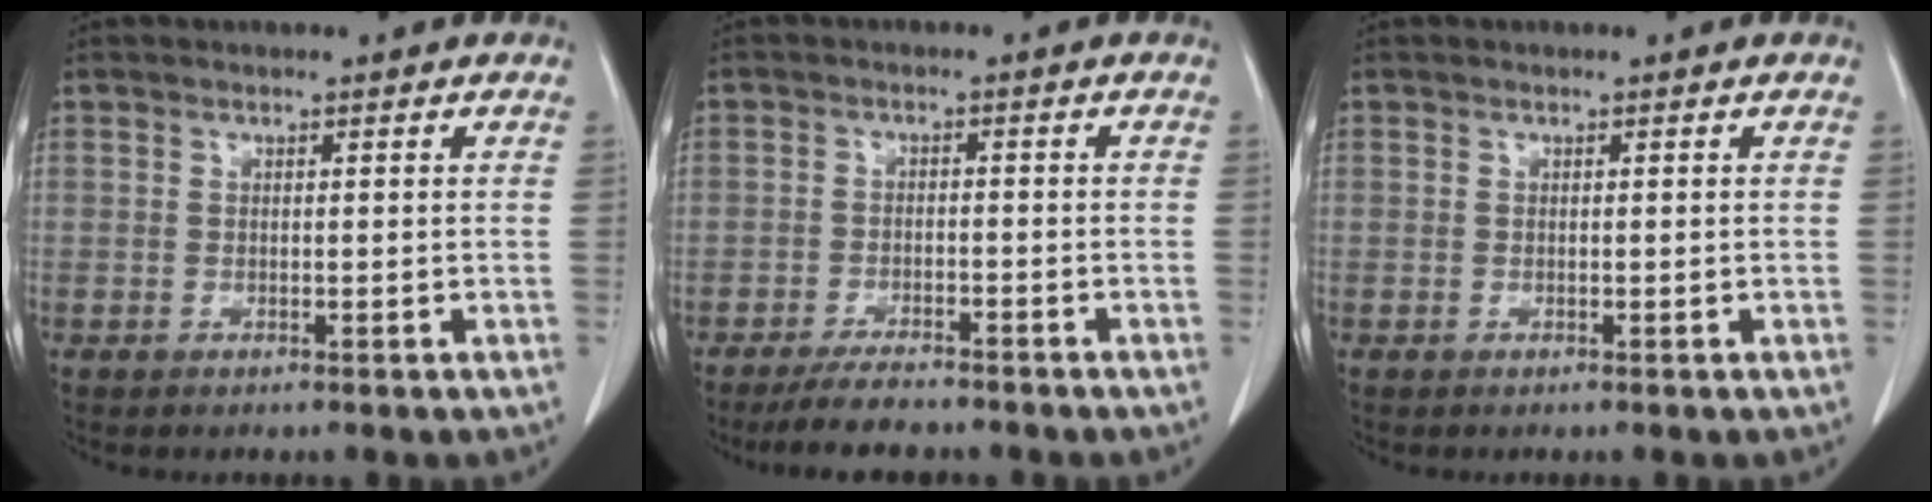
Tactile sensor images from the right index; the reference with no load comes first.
{"total": 5.1, "force": [-4.6, 1.2, 1.9], "torque": [-0.033, -0.010, -0.078]}
{"total": 0.0}